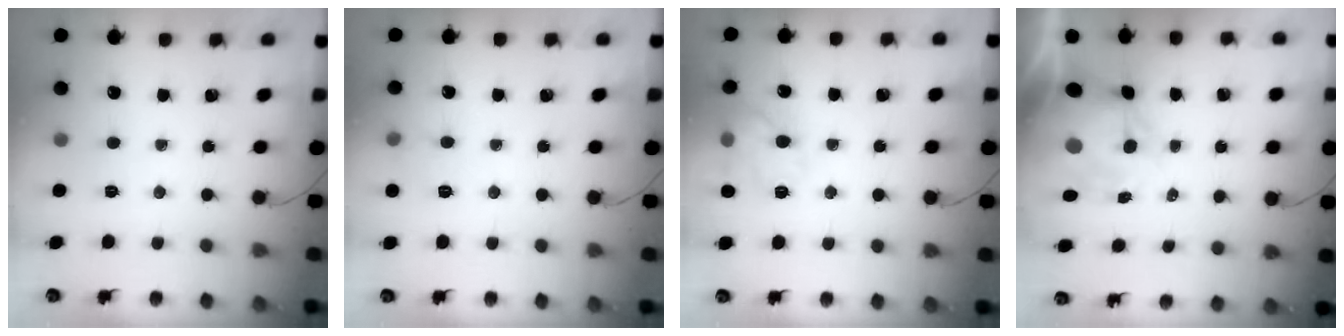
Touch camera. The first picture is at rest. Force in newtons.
{"total": 5.6, "press": 5.4, "slide": 1.4}
{"total": 11.2, "press": 11.2, "slide": 0.5}
{"total": 10.0, "press": 9.6, "slide": 2.9}